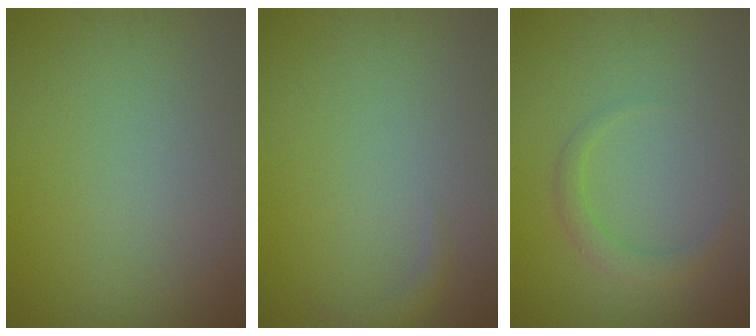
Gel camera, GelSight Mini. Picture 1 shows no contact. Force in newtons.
{"total": 0.8, "press": 0.8, "slide": 0.0}
{"total": 1.7, "press": 1.7, "slide": 0.1}